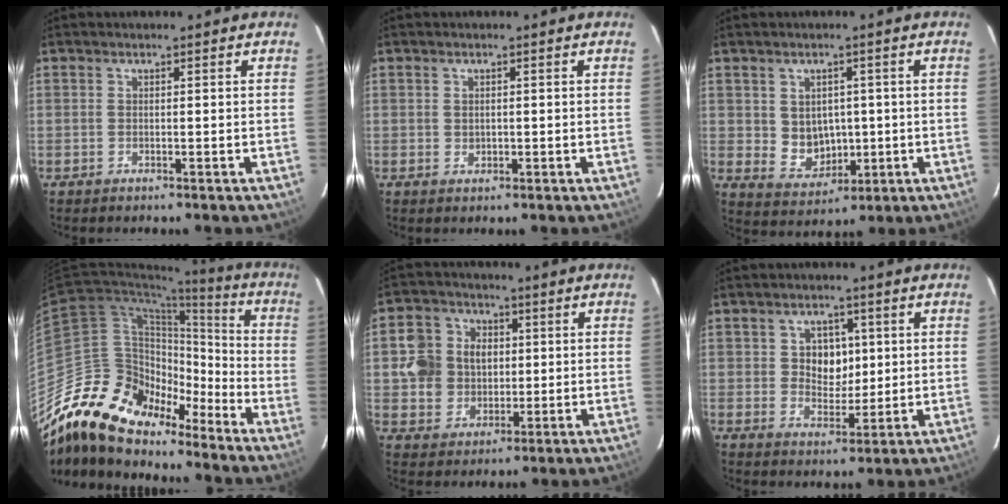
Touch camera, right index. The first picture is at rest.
{"total": 1.1, "force": [0.2, 1.0, 0.4], "torque": [-0.005, 0.002, 0.006]}
{"total": 6.7, "force": [0.3, 5.9, 3.1], "torque": [-0.061, 0.001, 0.027]}
{"total": 19.9, "force": [-15.9, 9.1, 8.0], "torque": [-0.134, 0.020, -0.278]}
{"total": 9.6, "force": [1.2, 8.8, 3.8], "torque": [-0.092, 0.019, 0.027]}
{"total": 5.9, "force": [1.1, 4.9, 3.1], "torque": [-0.049, 0.008, 0.025]}